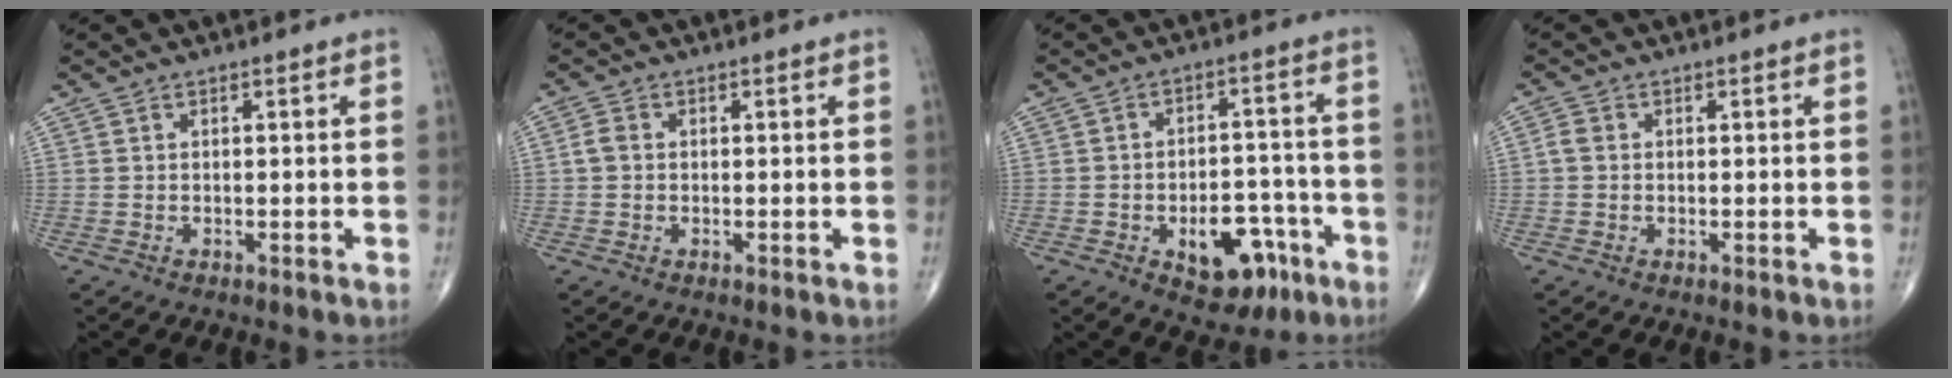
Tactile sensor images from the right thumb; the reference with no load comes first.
{"total": 2.1, "force": [0.0, 1.6, 1.3], "torque": [-0.024, 0.006, -0.003]}
{"total": 11.7, "force": [-5.3, 6.8, 7.8], "torque": [-0.074, 0.042, -0.066]}
{"total": 1.5, "force": [-0.1, 1.4, 0.6], "torque": [-0.003, 0.003, -0.004]}